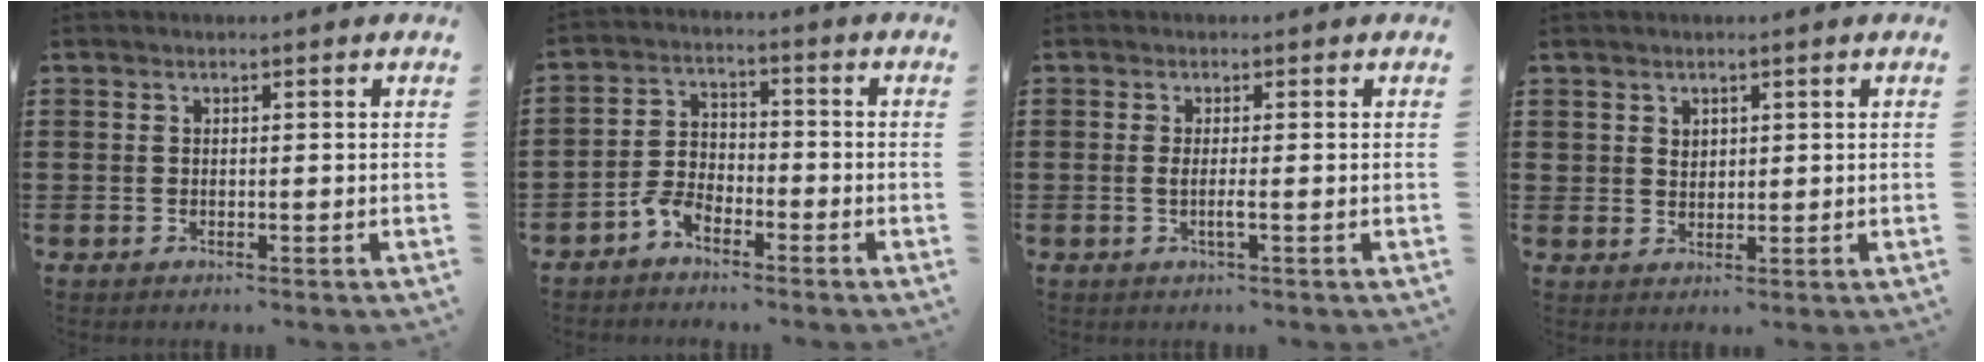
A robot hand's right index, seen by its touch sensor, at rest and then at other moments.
{"total": 4.3, "force": [-3.3, 2.2, 1.8], "torque": [-0.047, 0.008, -0.067]}
{"total": 1.8, "force": [-0.4, -0.1, 1.7], "torque": [-0.032, -0.003, -0.009]}
{"total": 1.8, "force": [1.3, 1.2, 0.3], "torque": [-0.008, 0.005, 0.025]}